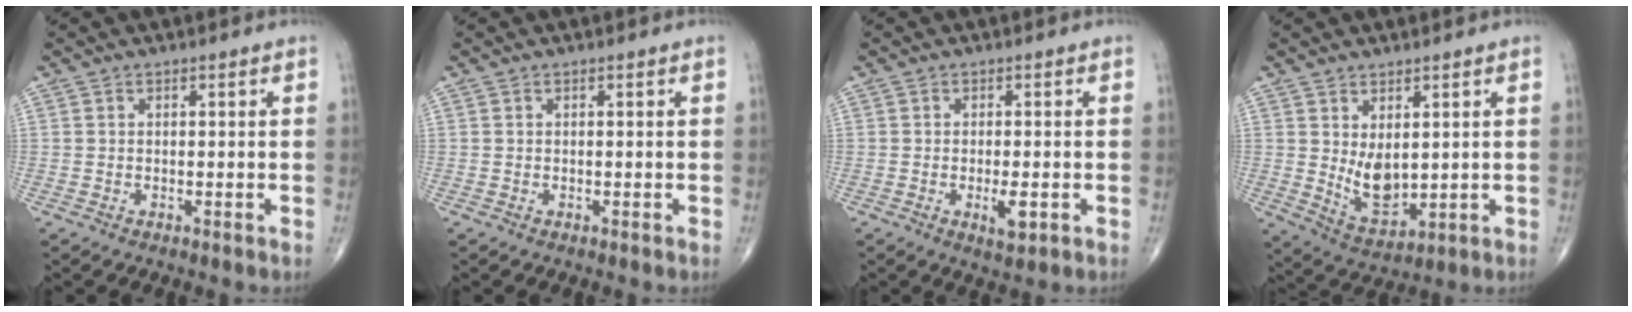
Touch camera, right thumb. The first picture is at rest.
{"total": 0.0}
{"total": 3.5, "force": [-1.0, 1.3, 3.1], "torque": [-0.045, -0.004, -0.014]}
{"total": 7.3, "force": [1.3, 4.1, 5.9], "torque": [-0.085, -0.024, 0.042]}